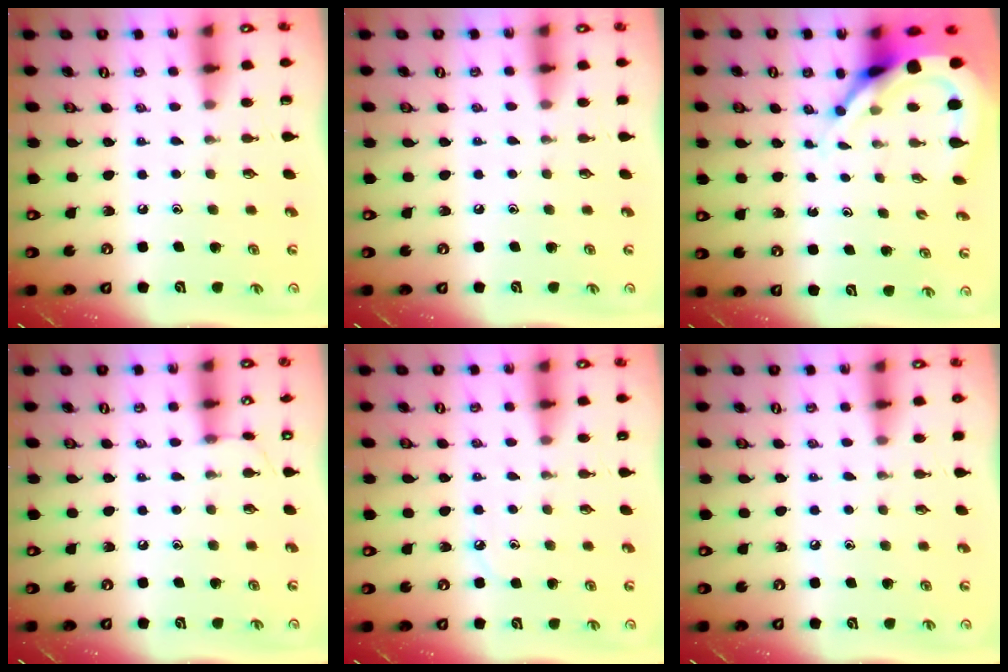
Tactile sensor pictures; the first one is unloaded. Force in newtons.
{"total": 3.3, "press": 3.2, "slide": 0.6}
{"total": 8.9, "press": 8.8, "slide": 1.1}
{"total": 3.8, "press": 3.8, "slide": 0.4}
{"total": 3.4, "press": 3.3, "slide": 0.5}
{"total": 3.6, "press": 3.6, "slide": 0.5}